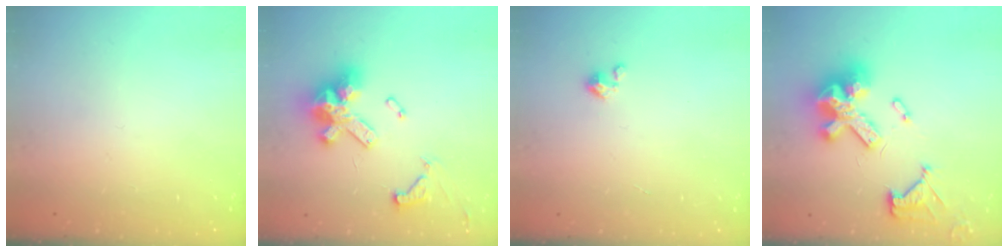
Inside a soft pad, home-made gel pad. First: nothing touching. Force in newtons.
{"total": 16.8, "press": 16.7, "slide": 2.2}
{"total": 2.5, "press": 2.5, "slide": 0.3}
{"total": 17.3, "press": 17.2, "slide": 1.9}